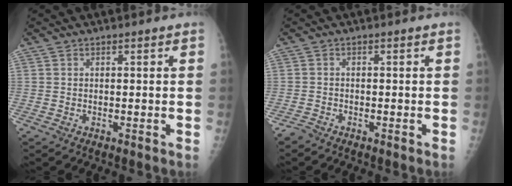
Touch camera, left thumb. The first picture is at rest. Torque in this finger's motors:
{"motor_torque": [0.08, 0.17, -0.08, -0.02, 0.05]}